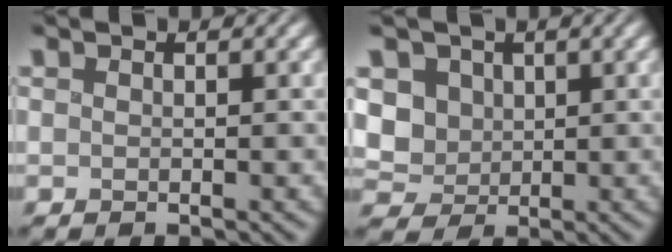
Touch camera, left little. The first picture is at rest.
{"total": 4.7, "force": [0.3, 4.1, 2.2], "torque": [-0.059, 0.007, -0.002]}